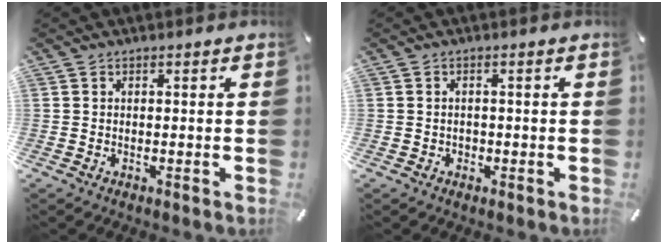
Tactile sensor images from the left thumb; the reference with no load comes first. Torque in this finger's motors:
{"motor_torque": [-0.04, 0.18, -0.09, -0.01, -0.01]}